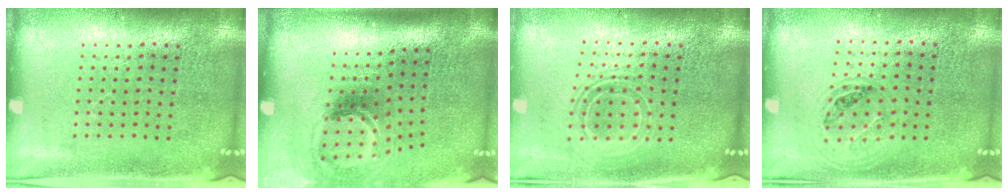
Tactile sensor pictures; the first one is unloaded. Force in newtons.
{"total": 2.0, "press": 1.3, "slide": 1.6}
{"total": 1.8, "press": 1.4, "slide": 1.2}
{"total": 1.1, "press": 0.9, "slide": 0.5}